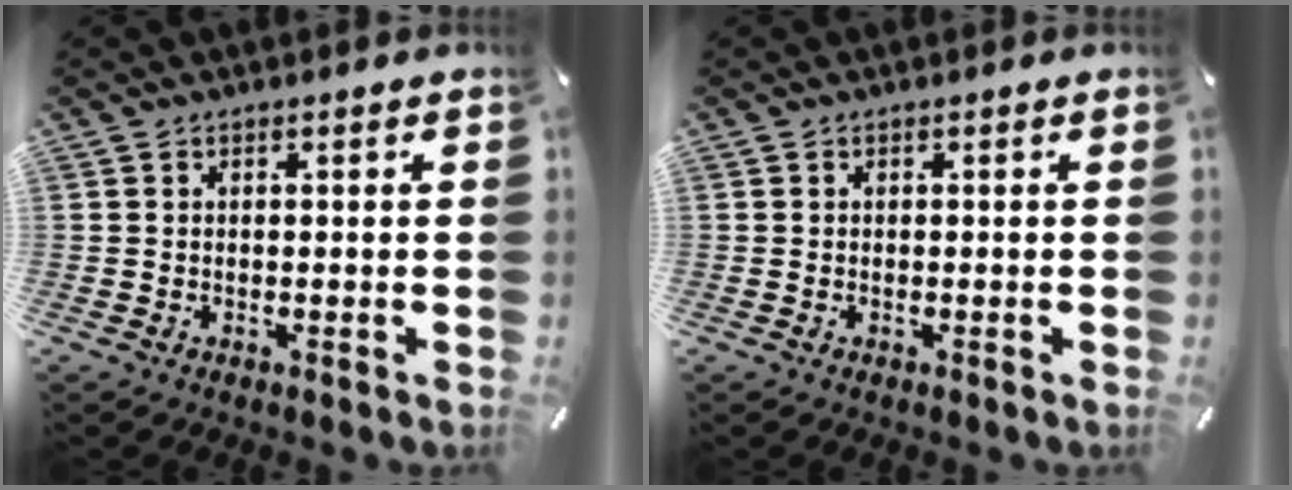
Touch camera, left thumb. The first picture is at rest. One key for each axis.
{"total": 0.0}